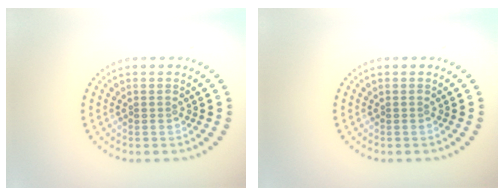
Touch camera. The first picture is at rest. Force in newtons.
{"total": 0.0}